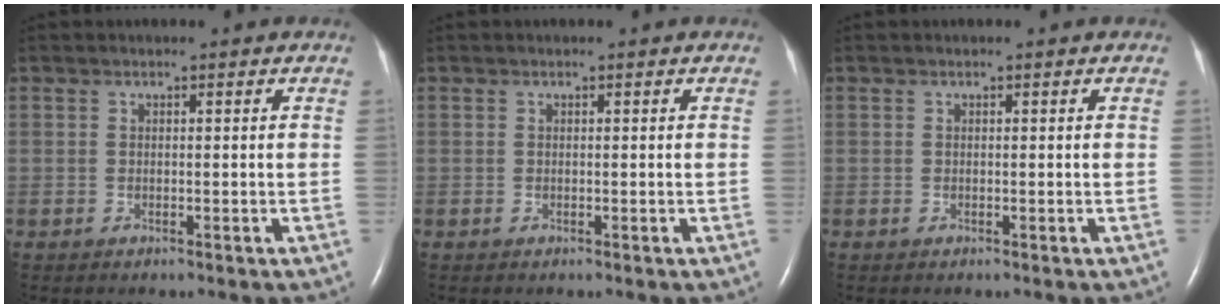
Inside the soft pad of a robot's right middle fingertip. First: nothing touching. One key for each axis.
{"total": 0.0}
{"total": 0.0}